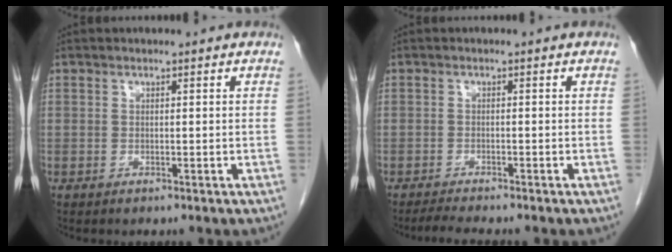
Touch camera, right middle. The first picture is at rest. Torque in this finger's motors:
{"motor_torque": [0.10, -0.07, 0.00, 0.00]}